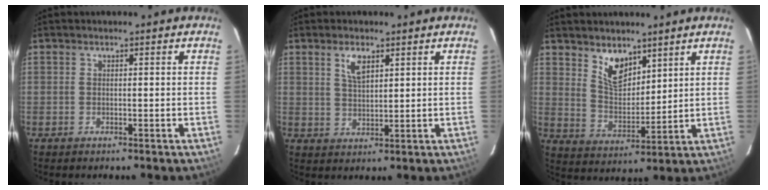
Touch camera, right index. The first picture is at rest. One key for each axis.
{"total": 4.3, "fx": 2.3, "fy": 1.8, "fz": 3.2, "tx": -0.058, "ty": 0.003, "tz": 0.046}
{"total": 7.7, "fx": 5.2, "fy": 3.8, "fz": 4.1, "tx": -0.064, "ty": 0.001, "tz": 0.105}